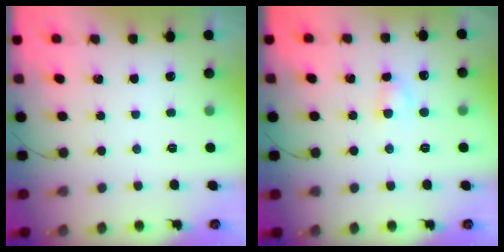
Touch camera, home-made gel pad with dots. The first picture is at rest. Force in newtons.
{"total": 3.0, "press": 2.7, "slide": 1.3}